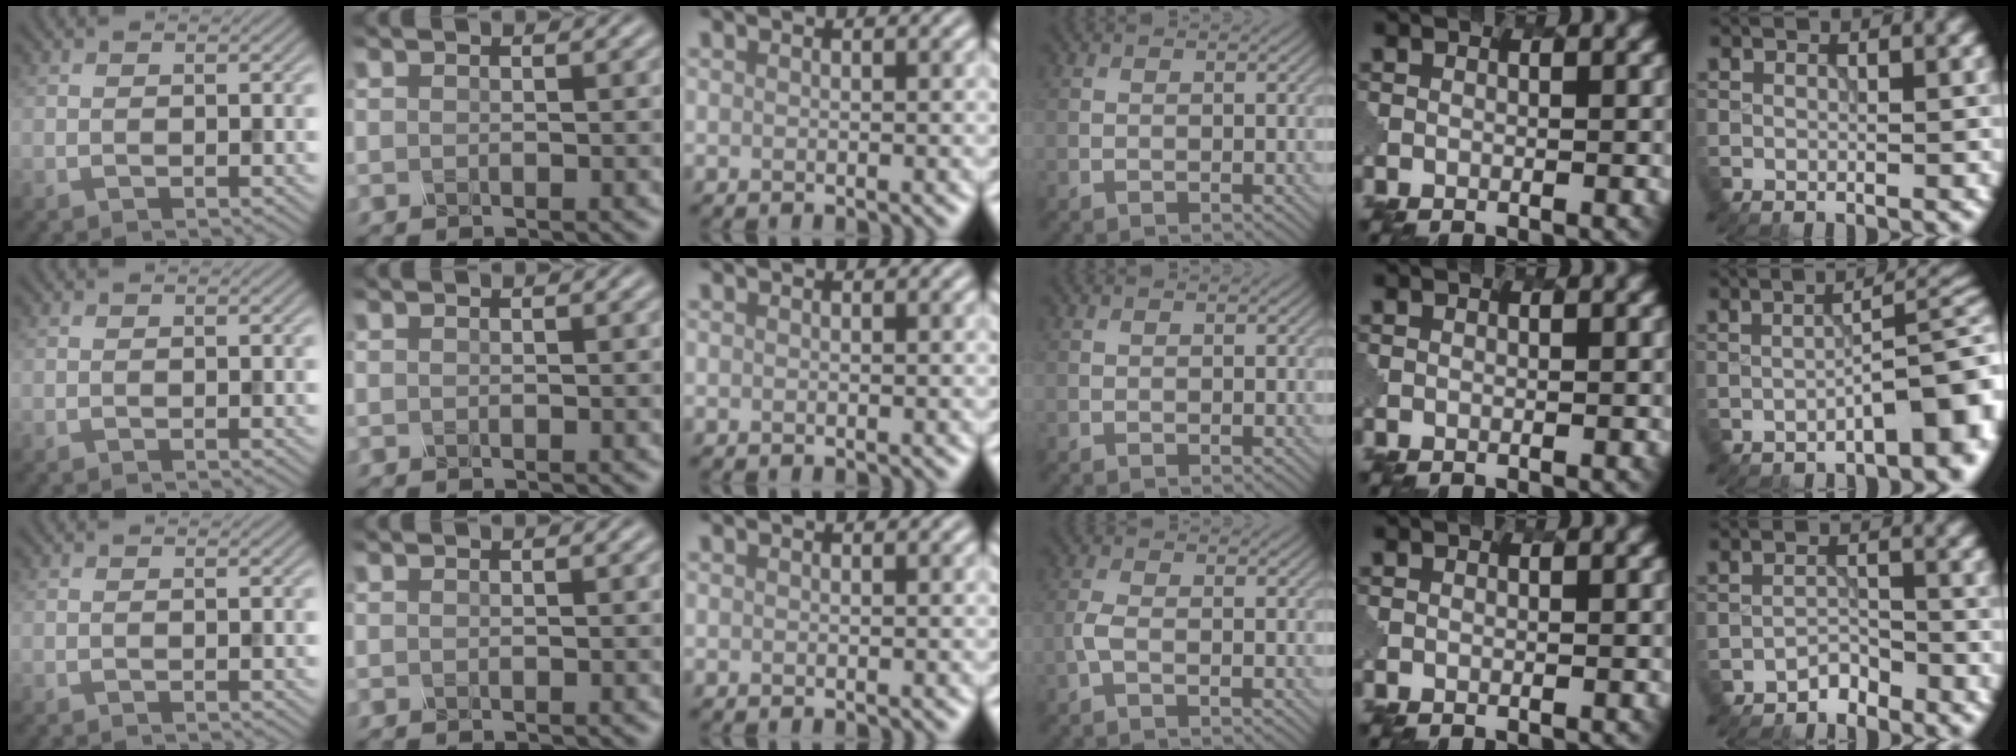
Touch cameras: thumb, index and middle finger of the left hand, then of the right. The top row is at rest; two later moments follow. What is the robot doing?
{"motion": "dispense", "object": "dispenser bottle"}